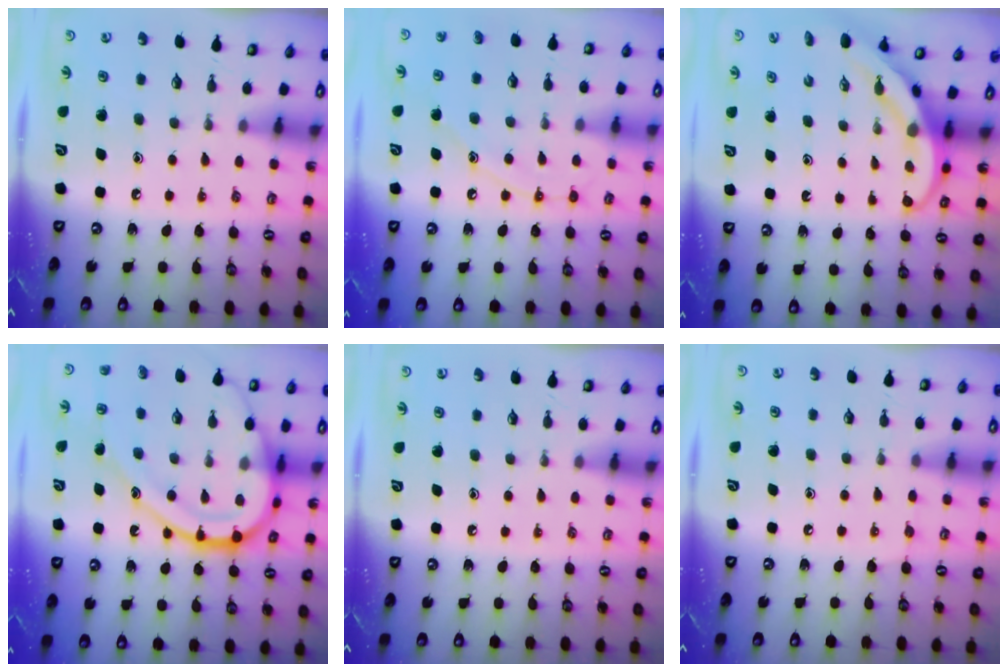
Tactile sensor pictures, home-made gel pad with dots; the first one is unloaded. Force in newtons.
{"total": 9.7, "press": 9.7, "slide": 0.8}
{"total": 4.0, "press": 4.0, "slide": 0.4}
{"total": 23.0, "press": 23.0, "slide": 1.9}
{"total": 0.0}
{"total": 4.4, "press": 4.4, "slide": 0.5}